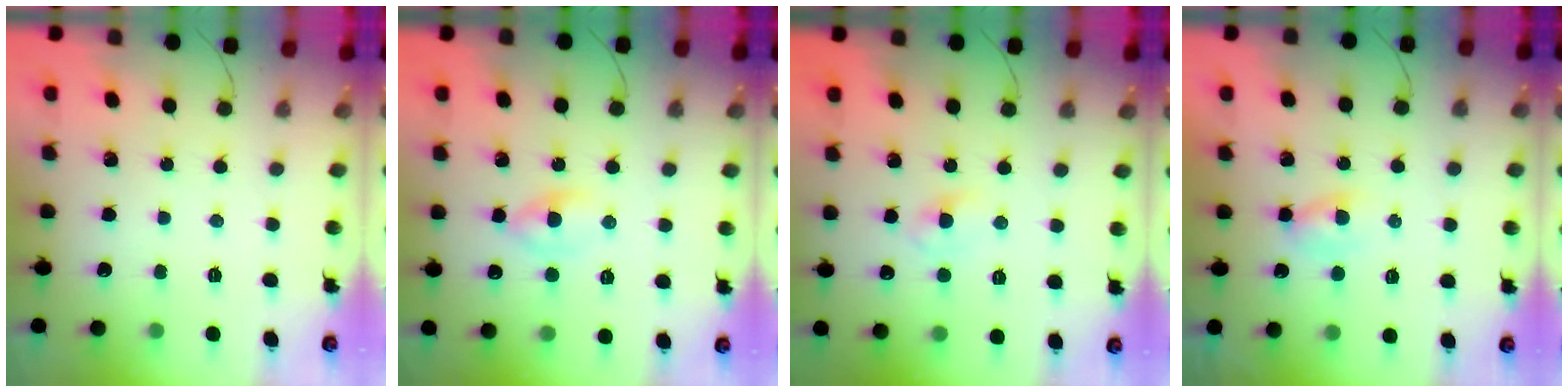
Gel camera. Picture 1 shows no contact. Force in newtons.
{"total": 2.6, "press": 2.3, "slide": 1.3}
{"total": 2.7, "press": 2.4, "slide": 1.1}
{"total": 1.4, "press": 1.3, "slide": 0.7}